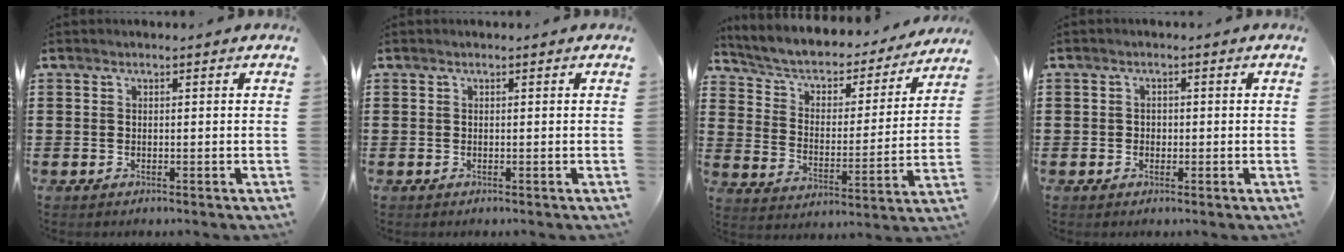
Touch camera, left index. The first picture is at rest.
{"total": 0.0}
{"total": 4.1, "force": [2.7, 2.4, 1.9], "torque": [-0.056, -0.022, 0.037]}
{"total": 1.0, "force": [-0.1, 0.9, 0.4], "torque": [-0.011, 0.006, -0.004]}